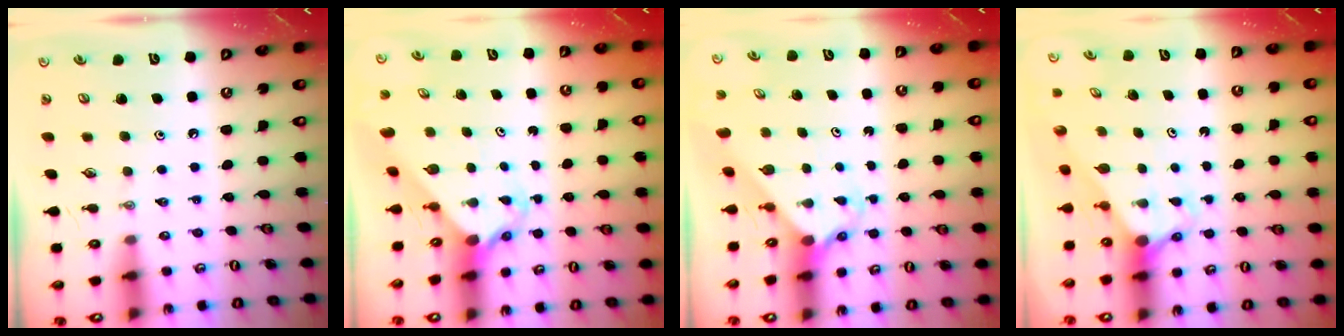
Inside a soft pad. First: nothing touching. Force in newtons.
{"total": 2.2, "press": 2.2, "slide": 0.2}
{"total": 2.4, "press": 2.4, "slide": 0.2}
{"total": 2.9, "press": 2.9, "slide": 0.0}